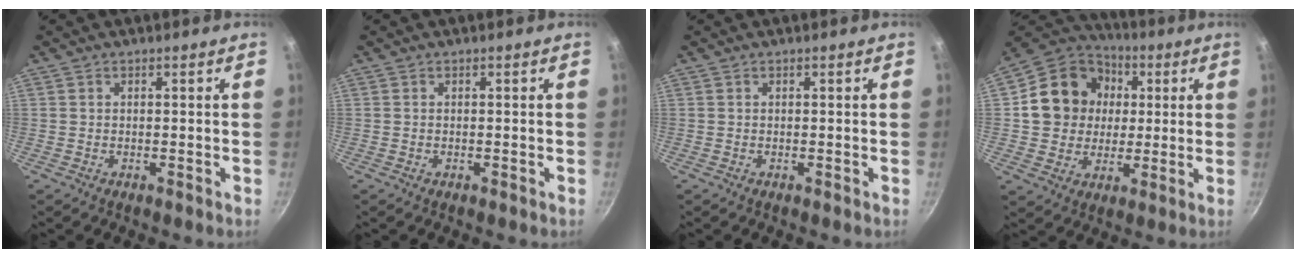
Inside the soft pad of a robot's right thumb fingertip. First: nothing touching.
{"total": 0.0}
{"total": 0.0}
{"total": 15.9, "force": [2.4, 13.9, 7.2], "torque": [-0.099, 0.019, 0.034]}